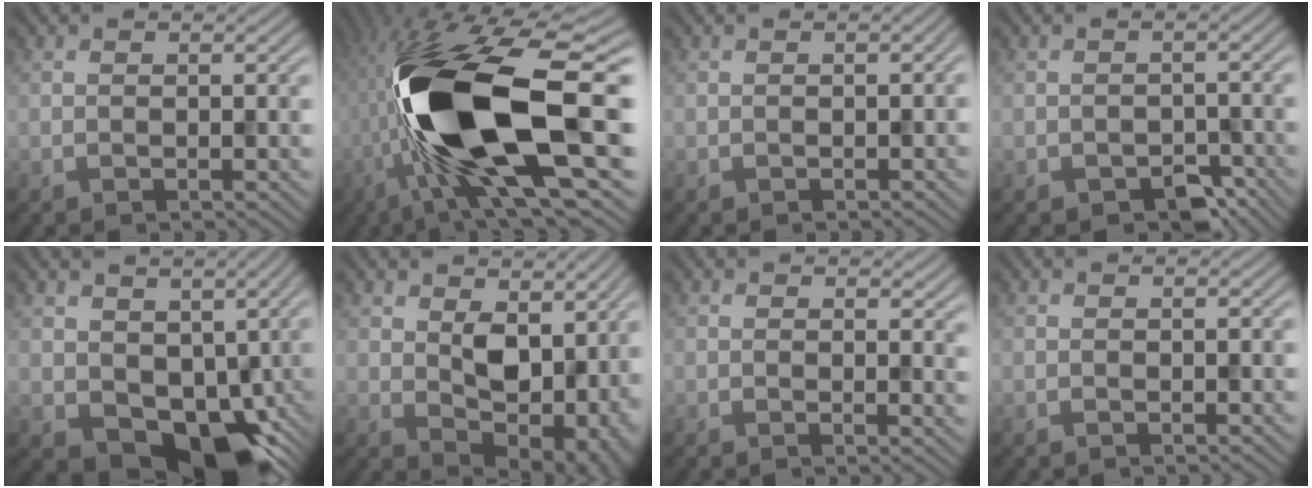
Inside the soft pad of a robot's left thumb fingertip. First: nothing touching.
{"total": 19.2, "force": [-1.8, 7.4, 17.6], "torque": [-0.335, 0.010, -0.041]}
{"total": 0.8, "force": [-0.3, 0.3, 0.6], "torque": [-0.009, -0.001, -0.002]}
{"total": 3.7, "force": [-2.4, 2.0, 2.0], "torque": [-0.029, -0.005, -0.036]}
{"total": 11.1, "force": [-0.7, 7.9, 7.7], "torque": [-0.125, -0.043, 0.007]}
{"total": 8.5, "force": [2.3, 5.3, 6.2], "torque": [-0.103, -0.008, 0.036]}
{"total": 2.1, "force": [1.0, 0.8, 1.7], "torque": [-0.025, -0.006, 0.017]}
{"total": 0.0}